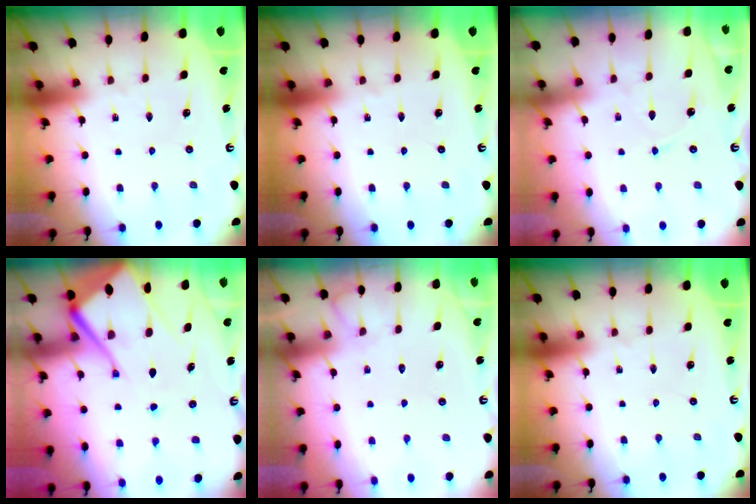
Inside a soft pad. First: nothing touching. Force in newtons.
{"total": 0.0}
{"total": 5.3, "press": 5.3, "slide": 0.4}
{"total": 15.6, "press": 15.5, "slide": 1.7}
{"total": 4.9, "press": 4.8, "slide": 0.6}
{"total": 0.0}